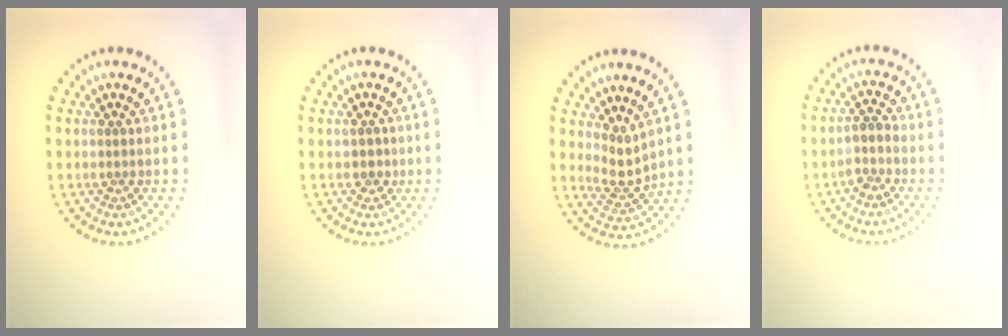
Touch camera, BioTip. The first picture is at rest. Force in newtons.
{"total": 1.3, "press": 1.1, "slide": 0.7}
{"total": 2.3, "press": 1.5, "slide": 1.8}
{"total": 1.6, "press": 1.3, "slide": 0.9}